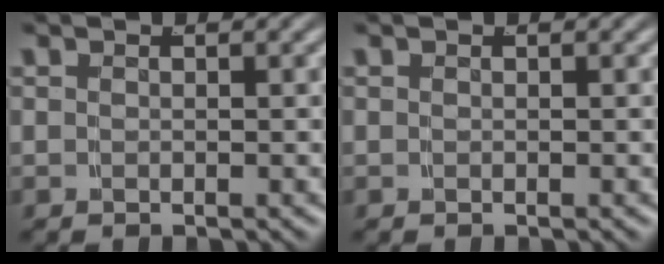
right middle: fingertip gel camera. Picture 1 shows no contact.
{"total": 0.0}